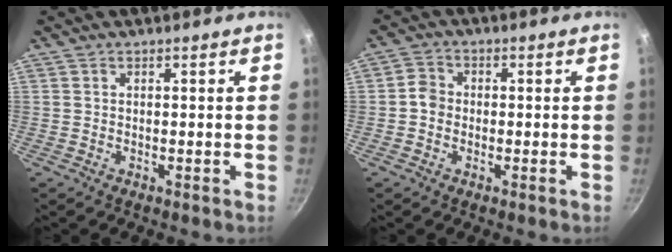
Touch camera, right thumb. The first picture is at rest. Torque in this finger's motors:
{"motor_torque": [-0.51, 0.10, 0.36, 0.11, -0.01]}